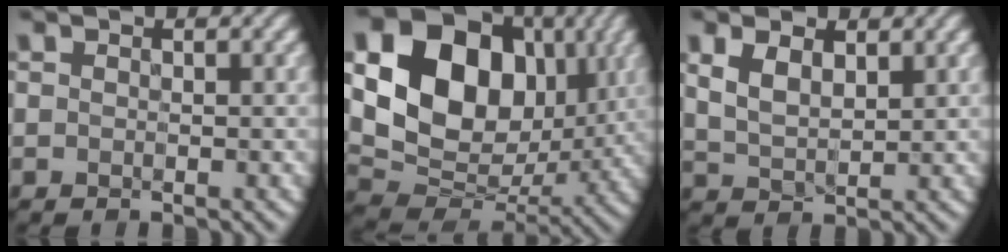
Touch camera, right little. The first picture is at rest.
{"total": 16.4, "force": [3.9, 12.4, 10.0], "torque": [-0.184, 0.019, 0.070]}
{"total": 3.3, "force": [1.2, 1.8, 2.5], "torque": [-0.061, -0.002, 0.027]}